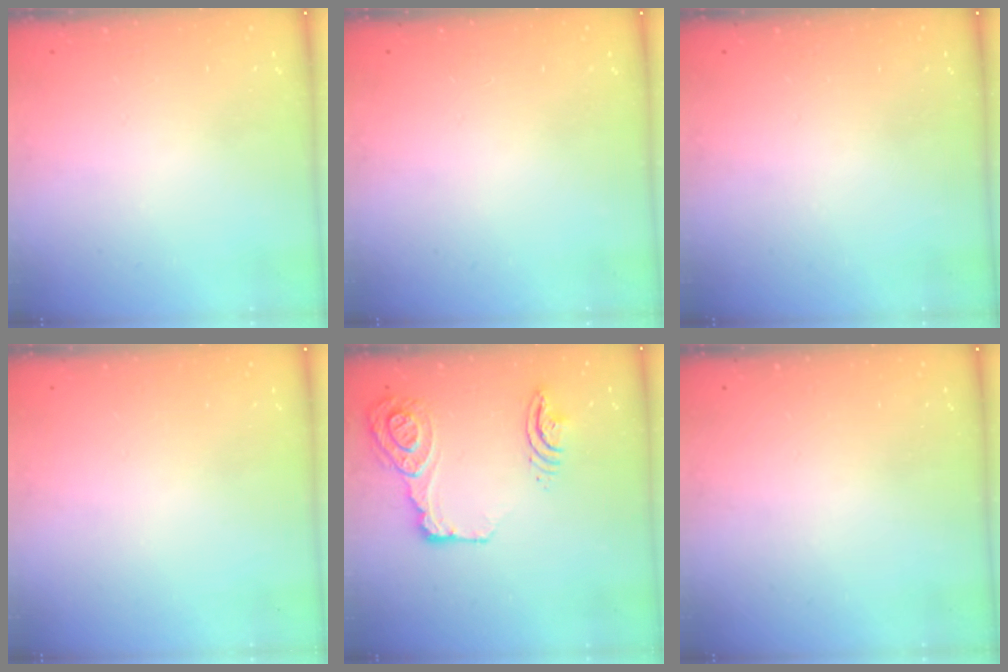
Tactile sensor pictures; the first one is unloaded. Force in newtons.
{"total": 0.0}
{"total": 0.0}
{"total": 0.0}
{"total": 30.8, "press": 21.2, "slide": 22.4}
{"total": 0.0}